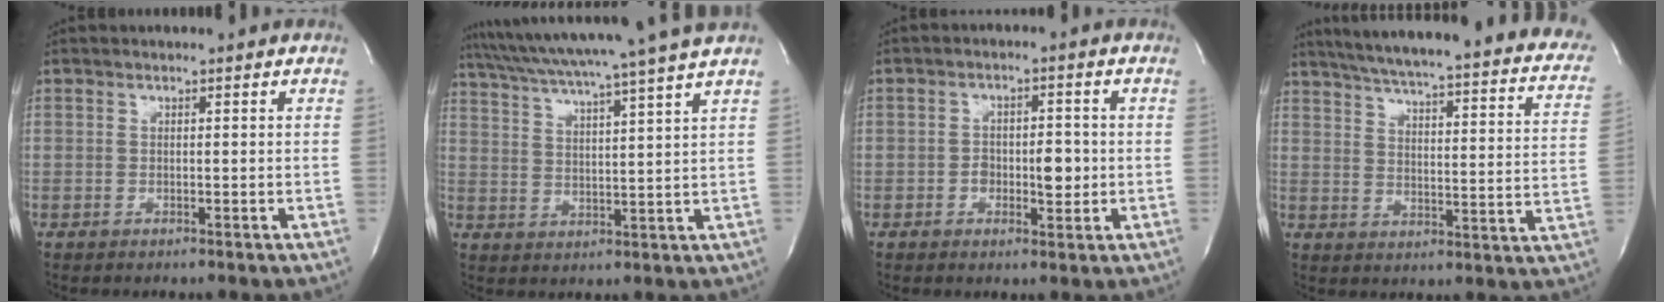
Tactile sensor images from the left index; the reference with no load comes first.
{"total": 17.0, "force": [14.6, -2.3, 8.4], "torque": [-0.152, -0.011, 0.211]}
{"total": 4.6, "force": [-0.9, 2.3, 3.8], "torque": [-0.052, 0.004, -0.007]}
{"total": 29.7, "force": [24.4, 4.3, 16.3], "torque": [-0.219, -0.034, 0.289]}